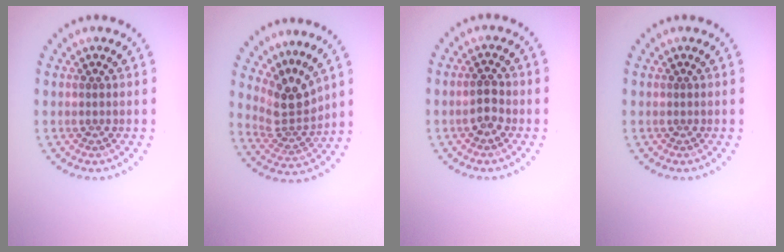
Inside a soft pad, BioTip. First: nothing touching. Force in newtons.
{"total": 3.7, "press": 2.7, "slide": 2.5}
{"total": 1.9, "press": 1.8, "slide": 0.4}
{"total": 0.0}